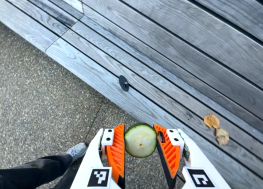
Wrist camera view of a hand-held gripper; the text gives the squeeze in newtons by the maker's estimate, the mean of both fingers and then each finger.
{"total": 11.4, "left": 11.6, "right": 11.2}